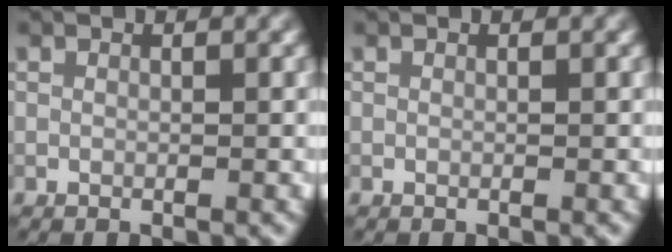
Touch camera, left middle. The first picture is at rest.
{"total": 0.0}